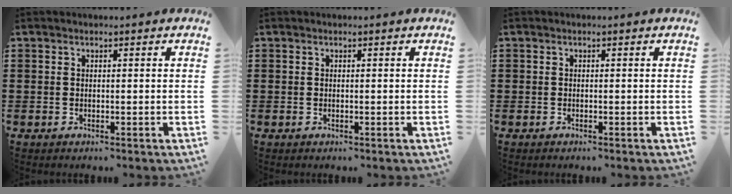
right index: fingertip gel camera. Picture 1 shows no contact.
{"total": 0.0}
{"total": 0.0}